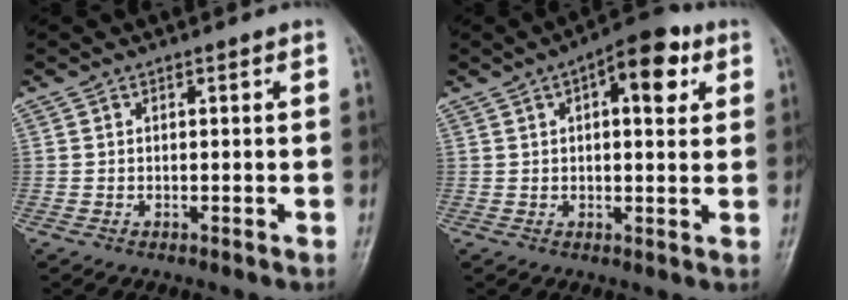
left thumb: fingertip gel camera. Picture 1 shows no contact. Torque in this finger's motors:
{"motor_torque": [0.05, 0.19, 0.25, 0.07, 0.16]}